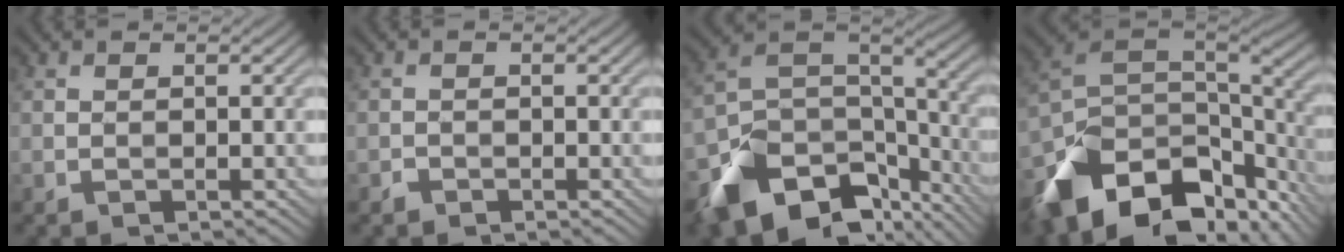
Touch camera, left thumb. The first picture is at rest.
{"total": 0.6, "force": [-0.5, 0.3, -0.2], "torque": [0.004, -0.002, -0.009]}
{"total": 14.9, "force": [-9.2, 8.9, 7.5], "torque": [-0.175, -0.026, -0.141]}
{"total": 17.1, "force": [-9.8, 9.7, 10.1], "torque": [-0.243, -0.060, -0.131]}